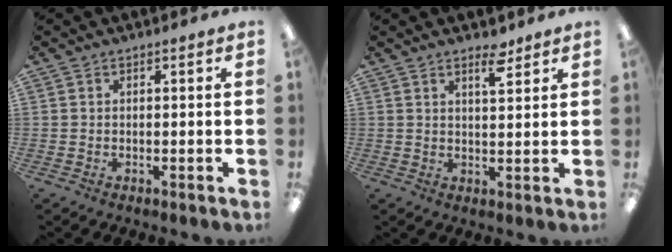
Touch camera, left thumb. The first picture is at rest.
{"total": 4.9, "force": [3.6, 1.5, 3.0], "torque": [-0.036, -0.017, 0.056]}